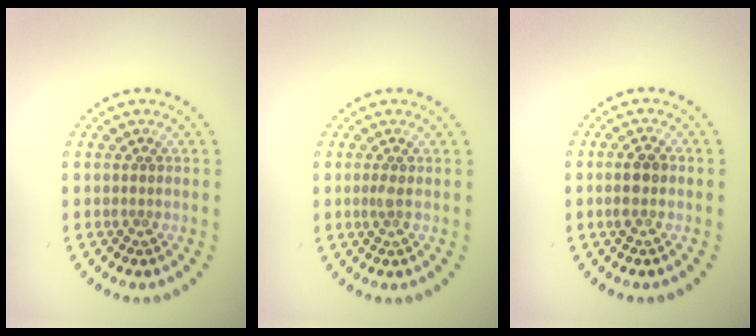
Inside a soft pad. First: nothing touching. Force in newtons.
{"total": 0.8, "press": 0.6, "slide": 0.5}
{"total": 1.7, "press": 1.7, "slide": 0.3}